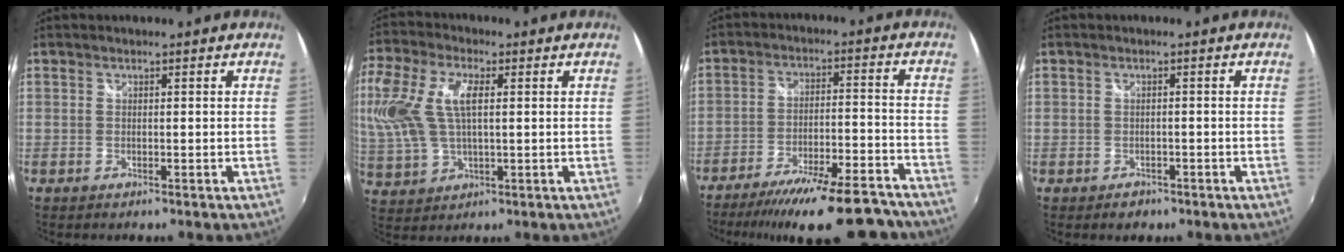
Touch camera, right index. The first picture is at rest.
{"total": 16.1, "force": [3.3, 8.1, 13.5], "torque": [-0.298, 0.014, 0.065]}
{"total": 20.3, "force": [-17.5, 4.0, 9.5], "torque": [-0.163, -0.011, -0.247]}
{"total": 2.3, "force": [-1.2, 1.9, 0.4], "torque": [-0.010, 0.001, -0.017]}